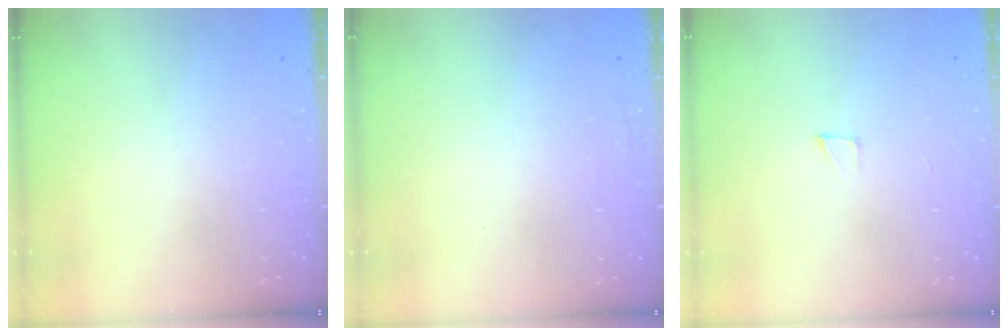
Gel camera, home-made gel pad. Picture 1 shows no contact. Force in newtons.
{"total": 1.6, "press": 1.6, "slide": 0.1}
{"total": 3.2, "press": 3.2, "slide": 0.3}